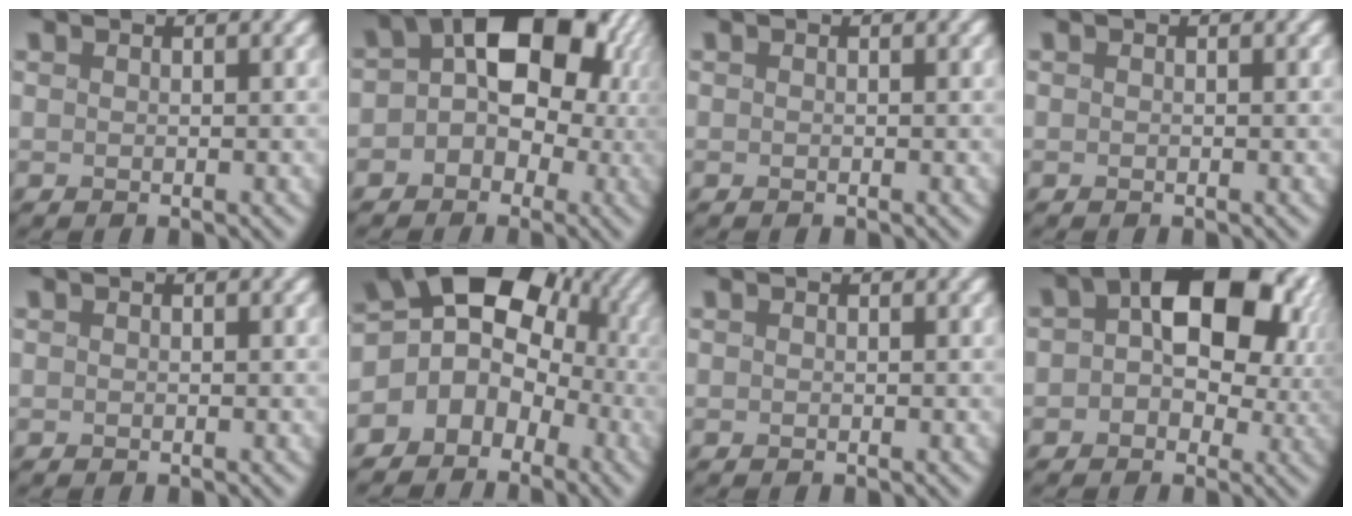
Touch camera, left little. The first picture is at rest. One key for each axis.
{"total": 12.3, "fx": 0.7, "fy": 9.2, "fz": 8.2, "tx": -0.087, "ty": 0.002, "tz": -0.012}
{"total": 0.0}
{"total": 0.0}
{"total": 0.0}
{"total": 15.2, "fx": 0.9, "fy": 12.8, "fz": 8.2, "tx": -0.133, "ty": 0.043, "tz": -0.027}
{"total": 0.0}
{"total": 12.5, "fx": 2.3, "fy": 7.8, "fz": 9.5, "tx": -0.139, "ty": 0.004, "tz": 0.030}